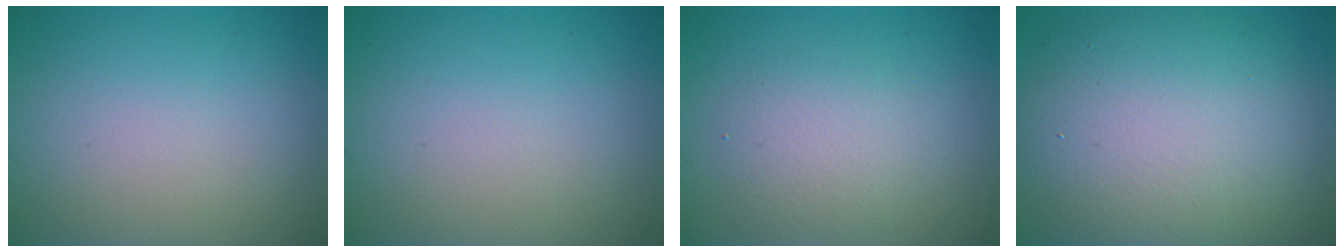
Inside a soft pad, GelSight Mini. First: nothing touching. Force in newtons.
{"total": 0.0}
{"total": 2.8, "press": 2.8, "slide": 0.1}
{"total": 12.3, "press": 12.3, "slide": 0.8}